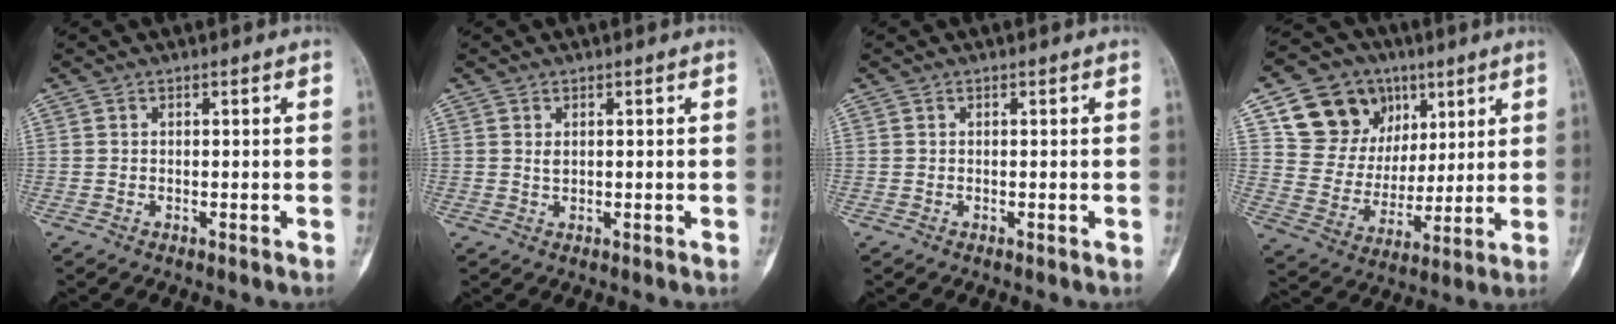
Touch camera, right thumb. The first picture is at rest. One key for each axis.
{"total": 0.8, "fx": 0.2, "fy": 0.4, "fz": 0.6, "tx": -0.014, "ty": 0.000, "tz": 0.006}
{"total": 0.0}
{"total": 17.0, "fx": 8.0, "fy": 13.4, "fz": 6.7, "tx": -0.076, "ty": -0.012, "tz": 0.150}